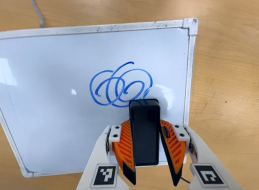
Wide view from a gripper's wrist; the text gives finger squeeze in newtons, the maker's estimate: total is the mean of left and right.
{"total": 6.6, "left": 6.2, "right": 7.0}